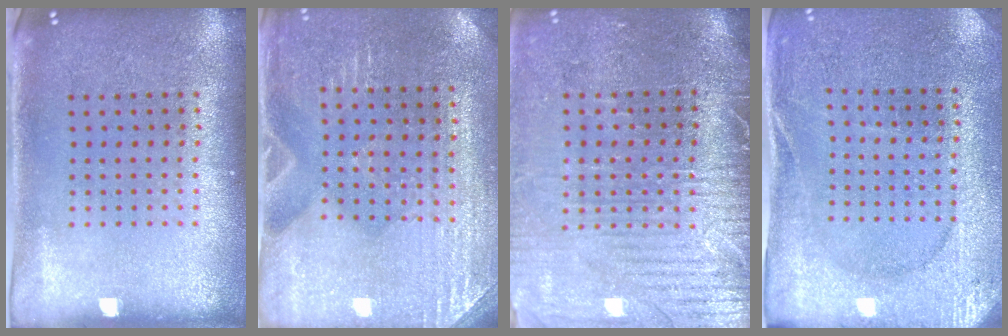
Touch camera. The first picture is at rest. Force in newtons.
{"total": 2.9, "press": 2.9, "slide": 0.3}
{"total": 3.7, "press": 3.4, "slide": 1.4}
{"total": 2.6, "press": 2.6, "slide": 0.4}